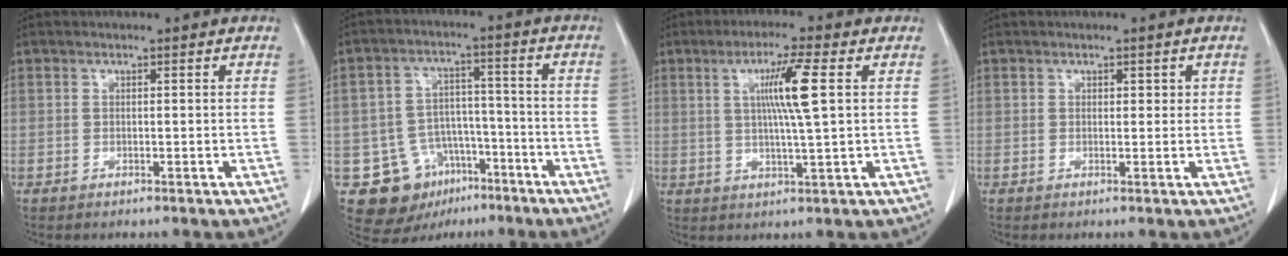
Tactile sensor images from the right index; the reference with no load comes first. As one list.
[{"total": 12.0, "force": [-6.2, 9.4, 4.2], "torque": [-0.068, 0.037, -0.084]}, {"total": 7.6, "force": [1.8, -0.7, 7.4], "torque": [-0.134, 0.000, 0.035]}, {"total": 1.3, "force": [0.6, 0.8, 0.9], "torque": [-0.007, 0.001, 0.008]}]